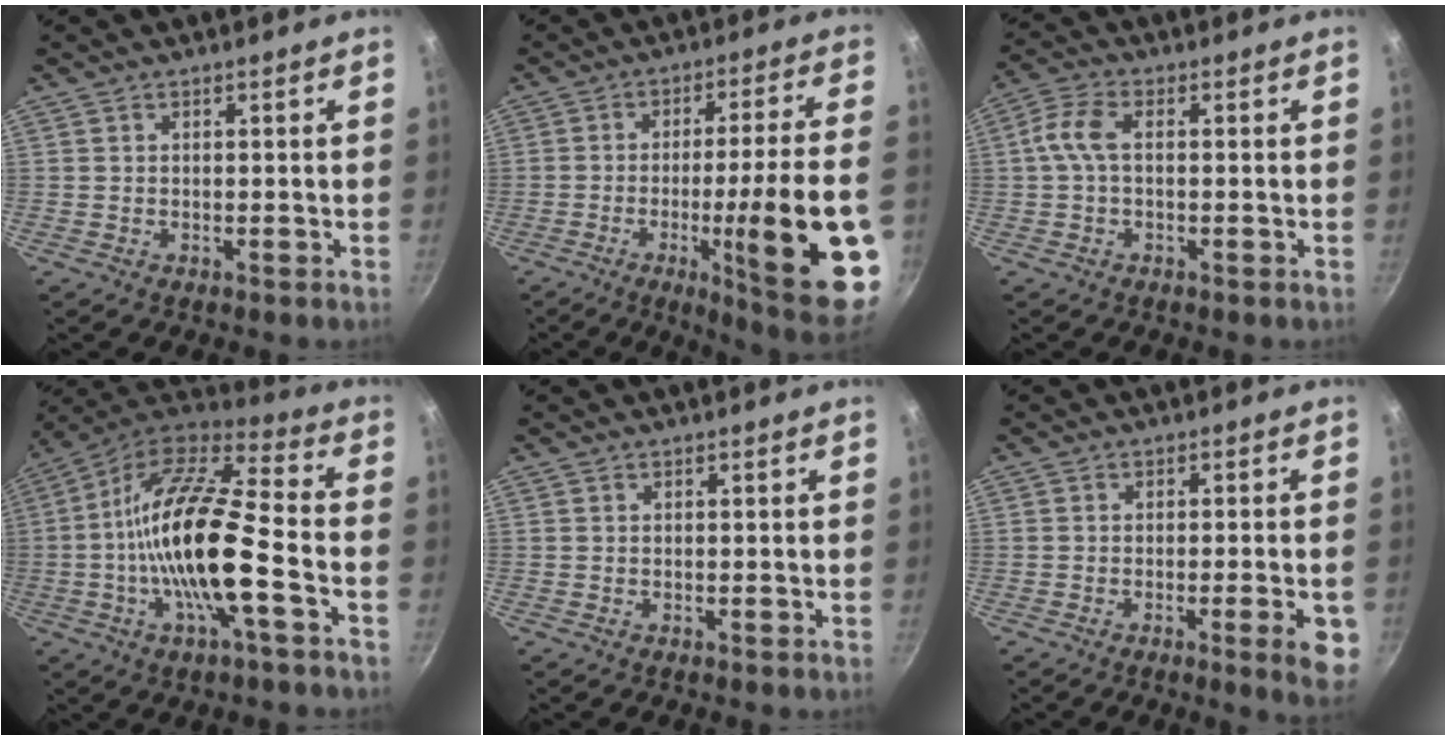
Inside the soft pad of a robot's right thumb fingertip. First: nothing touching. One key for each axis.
{"total": 23.4, "fx": -6.7, "fy": 3.2, "fz": 22.2, "tx": -0.299, "ty": 0.015, "tz": -0.088}
{"total": 5.3, "fx": 0.2, "fy": 2.7, "fz": 4.6, "tx": -0.110, "ty": 0.020, "tz": -0.005}
{"total": 20.7, "fx": -4.7, "fy": 6.1, "fz": 19.2, "tx": -0.354, "ty": 0.035, "tz": -0.104}
{"total": 0.0}
{"total": 6.8, "fx": -2.4, "fy": 1.2, "fz": 6.3, "tx": -0.069, "ty": 0.005, "tz": -0.031}